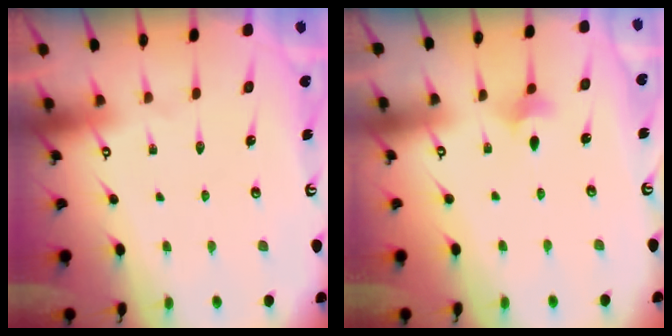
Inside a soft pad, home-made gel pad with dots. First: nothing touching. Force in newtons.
{"total": 2.9, "press": 2.8, "slide": 0.7}